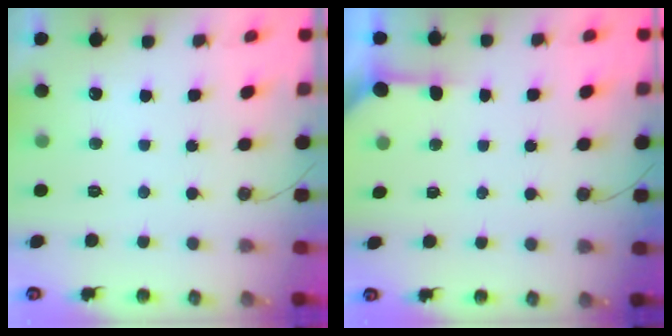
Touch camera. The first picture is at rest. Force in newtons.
{"total": 3.1, "press": 3.0, "slide": 0.3}